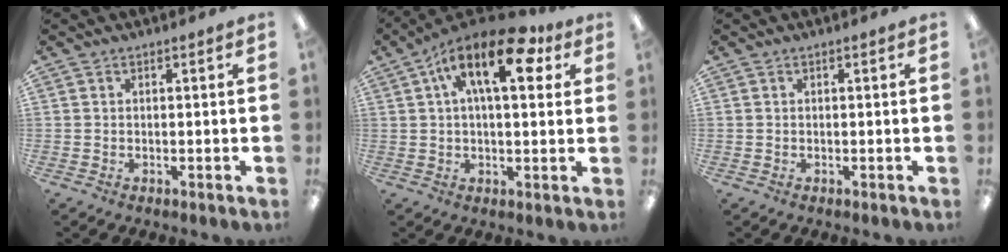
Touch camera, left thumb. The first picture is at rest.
{"total": 16.4, "force": [6.4, 7.4, 13.2], "torque": [-0.203, -0.009, 0.106]}
{"total": 0.0}